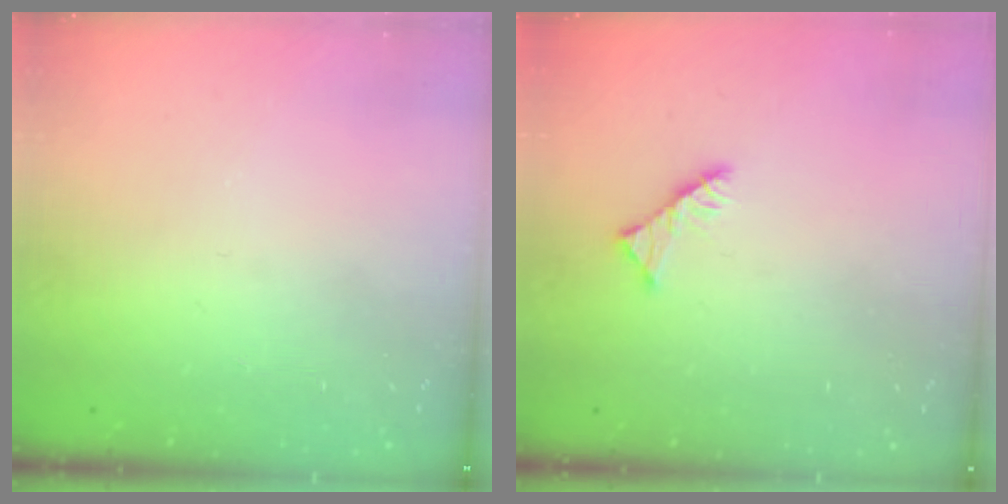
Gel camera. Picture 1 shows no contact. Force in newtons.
{"total": 2.9, "press": 2.9, "slide": 0.4}